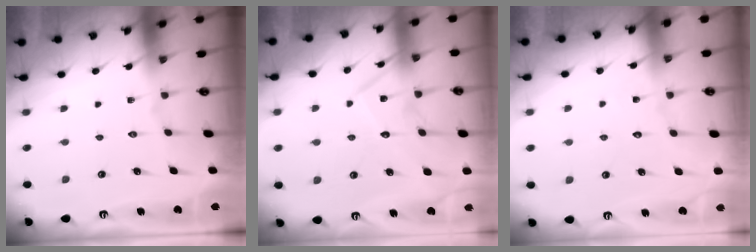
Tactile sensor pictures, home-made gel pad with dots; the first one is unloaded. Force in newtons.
{"total": 13.5, "press": 13.5, "slide": 1.0}
{"total": 5.2, "press": 5.1, "slide": 0.5}